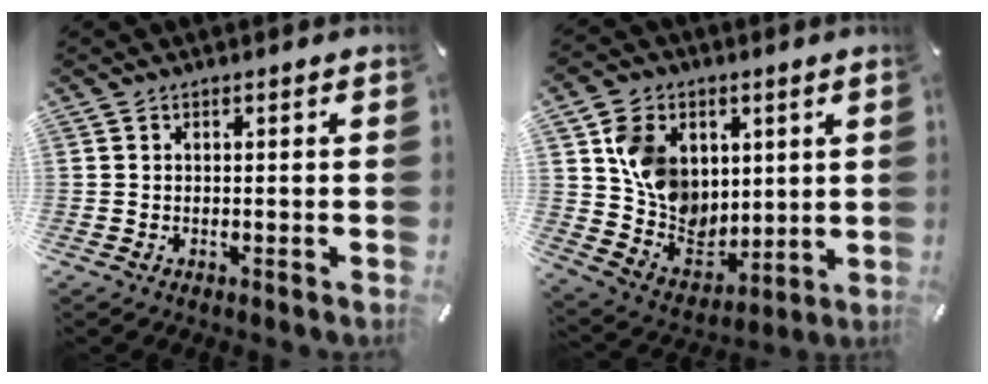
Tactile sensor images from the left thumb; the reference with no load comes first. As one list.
[{"total": 12.8, "force": [4.3, 11.0, 4.8], "torque": [-0.099, -0.019, 0.096]}]